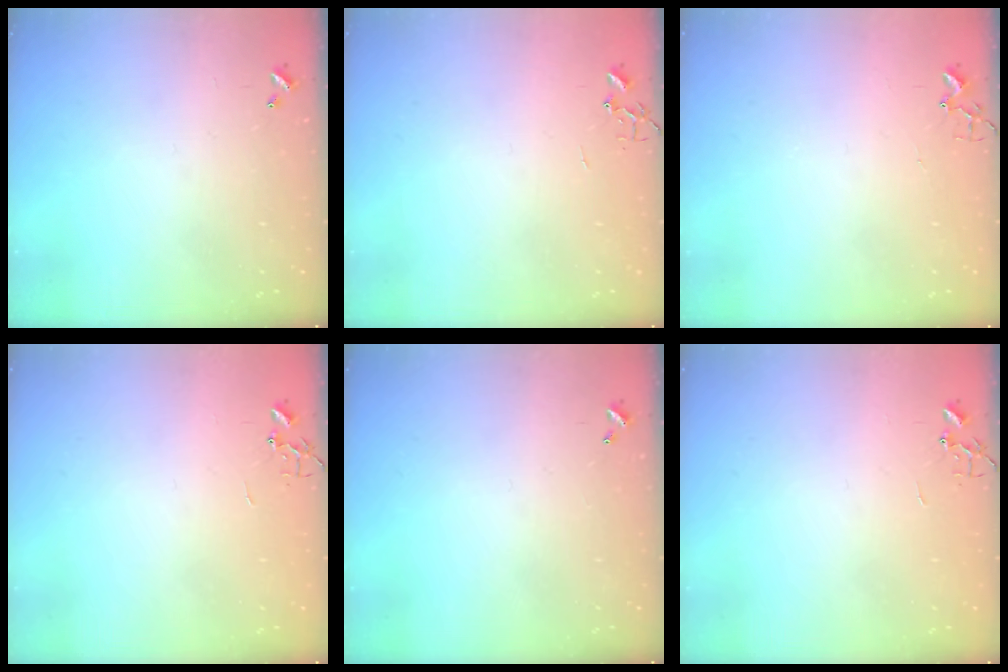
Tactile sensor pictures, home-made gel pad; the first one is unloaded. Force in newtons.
{"total": 0.0}
{"total": 2.4, "press": 2.4, "slide": 0.3}
{"total": 0.0}
{"total": 0.0}
{"total": 0.0}